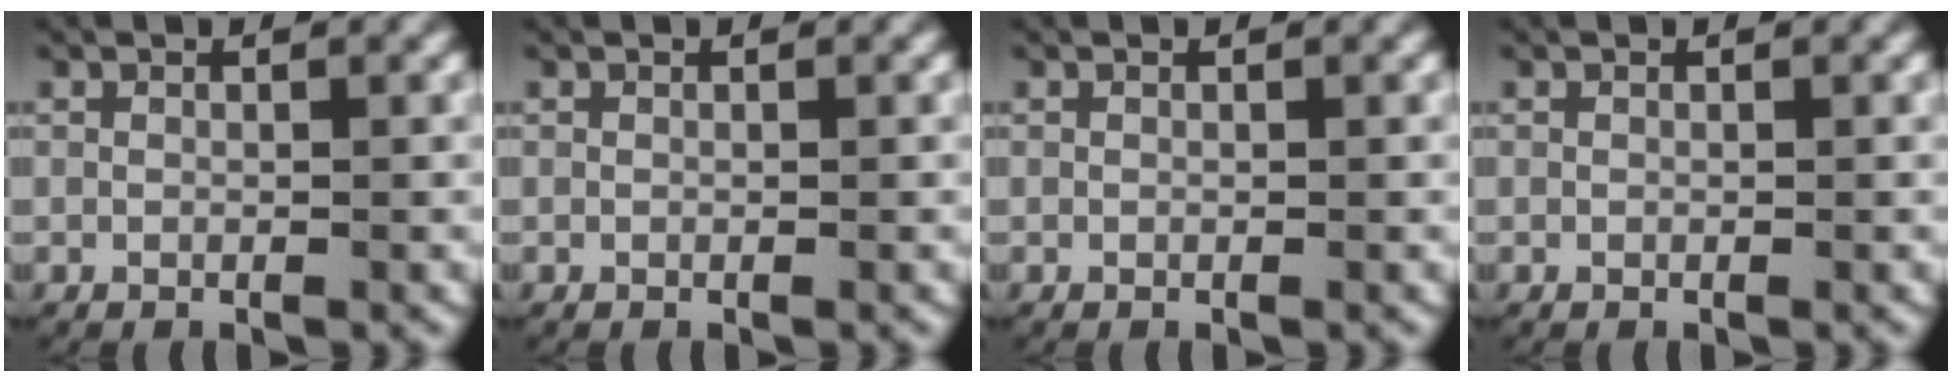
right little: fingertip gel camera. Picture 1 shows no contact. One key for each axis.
{"total": 0.0}
{"total": 0.0}
{"total": 0.0}